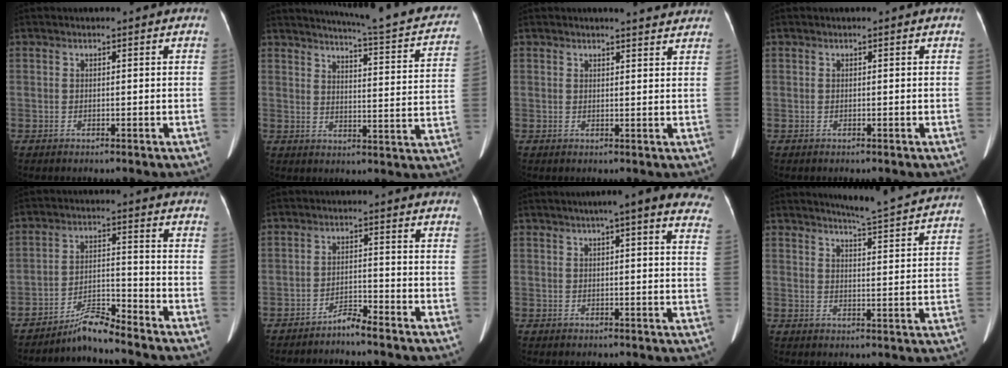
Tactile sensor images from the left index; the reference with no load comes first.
{"total": 19.8, "force": [18.1, 1.6, 8.0], "torque": [-0.100, -0.050, 0.206]}
{"total": 5.5, "force": [5.2, 0.8, 1.7], "torque": [-0.016, -0.002, 0.046]}
{"total": 0.0}
{"total": 5.4, "force": [-5.2, -0.6, 1.4], "torque": [-0.027, -0.008, -0.094]}
{"total": 2.9, "force": [-2.7, -0.3, 0.9], "torque": [-0.014, -0.009, -0.051]}
{"total": 16.1, "force": [12.3, 2.2, 10.1], "torque": [-0.122, 0.022, 0.134]}
{"total": 12.9, "force": [12.3, -0.8, 3.7], "torque": [-0.061, -0.030, 0.145]}